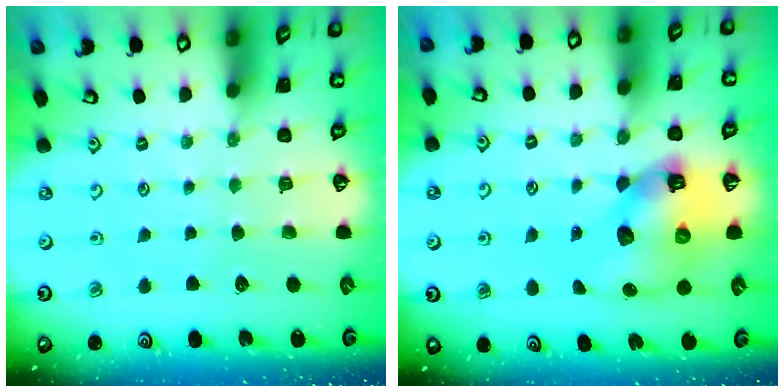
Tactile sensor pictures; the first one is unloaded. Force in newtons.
{"total": 12.5, "press": 12.4, "slide": 1.8}